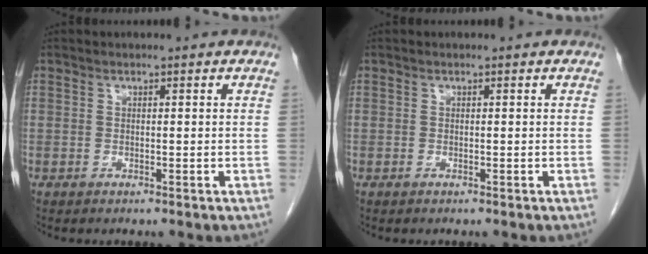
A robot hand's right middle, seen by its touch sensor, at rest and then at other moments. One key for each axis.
{"total": 0.0}